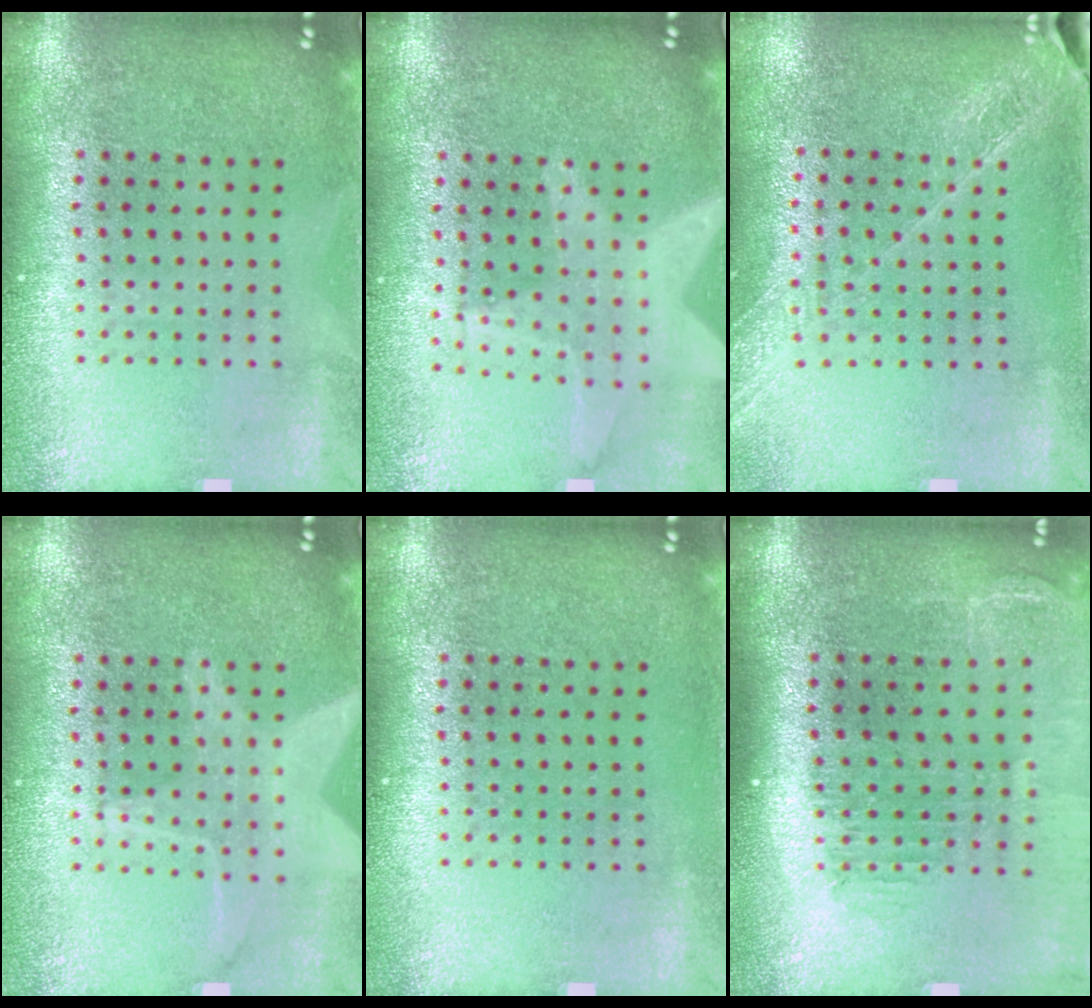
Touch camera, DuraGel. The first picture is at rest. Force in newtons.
{"total": 1.3, "press": 1.3, "slide": 0.5}
{"total": 1.6, "press": 1.6, "slide": 0.0}
{"total": 2.8, "press": 2.8, "slide": 0.3}
{"total": 0.0}
{"total": 1.4, "press": 1.3, "slide": 0.3}